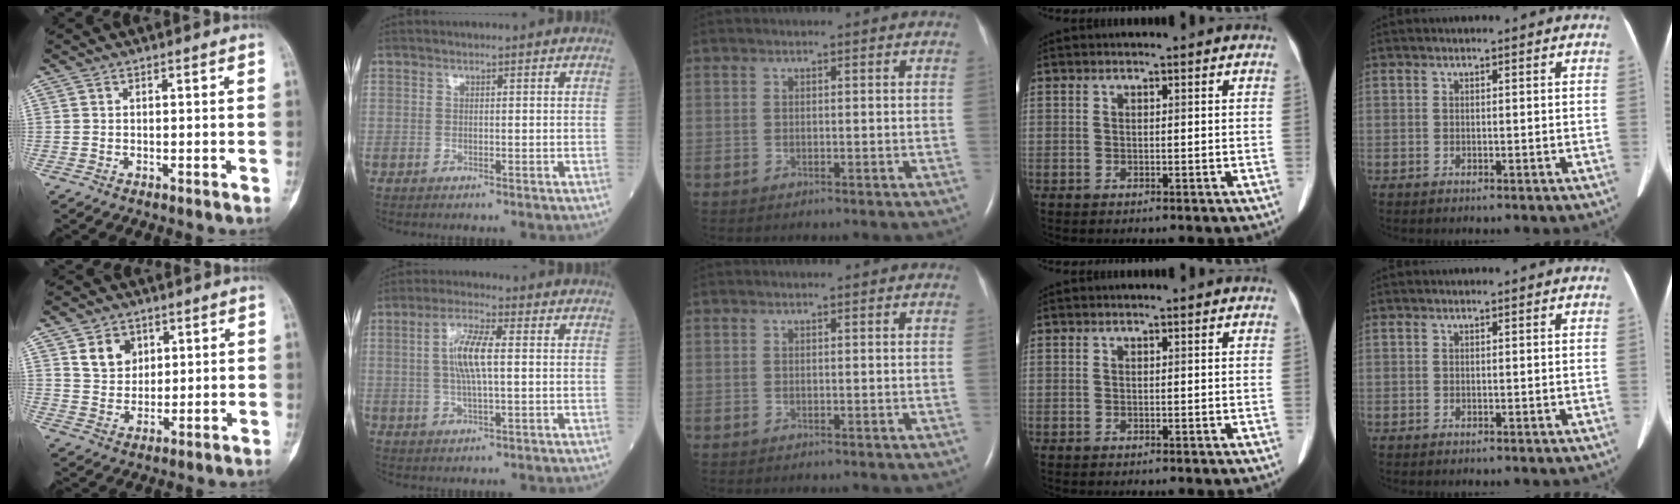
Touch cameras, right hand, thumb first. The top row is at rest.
{"thumb": {"total": 6.7, "force": [3.0, 5.2, 2.9], "torque": [-0.025, -0.017, 0.058]}, "index": {"total": 7.1, "force": [0.8, 1.3, 6.9], "torque": [-0.141, 0.006, 0.014]}}